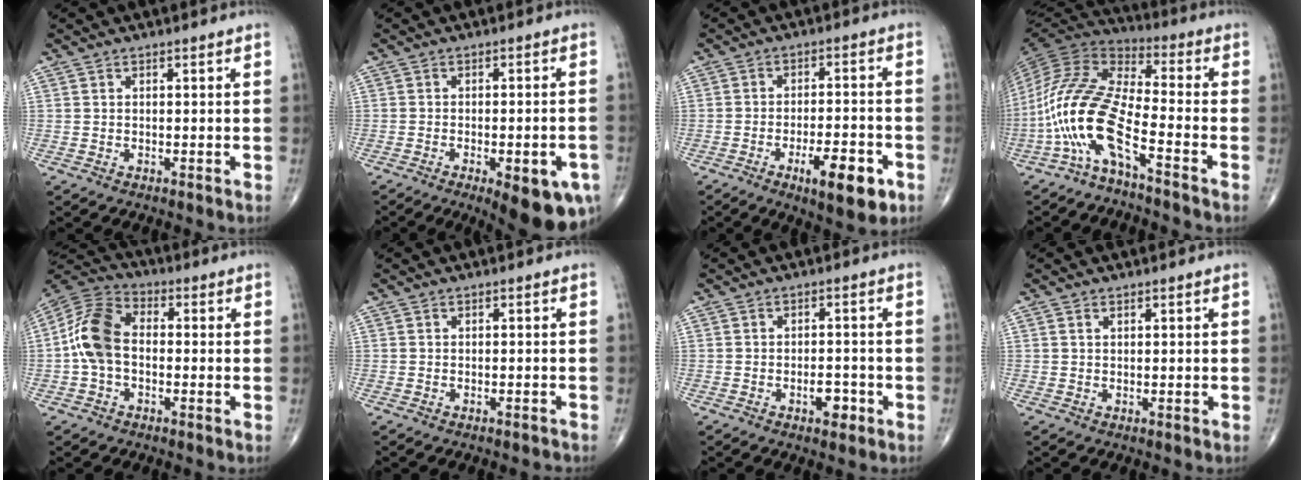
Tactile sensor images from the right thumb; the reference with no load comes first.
{"total": 13.5, "force": [-6.2, 4.5, 11.2], "torque": [-0.112, 0.013, -0.069]}
{"total": 10.9, "force": [-5.1, 3.5, 9.0], "torque": [-0.131, 0.018, -0.069]}
{"total": 14.7, "force": [-6.8, 3.7, 12.5], "torque": [-0.279, 0.067, -0.144]}
{"total": 11.0, "force": [-0.9, 7.2, 8.3], "torque": [-0.164, 0.033, -0.031]}
{"total": 0.8, "force": [-0.7, 0.0, 0.2], "torque": [-0.011, 0.004, -0.008]}
{"total": 3.6, "force": [-1.6, 1.8, 2.6], "torque": [-0.024, 0.010, -0.023]}
{"total": 0.7, "force": [0.4, 0.4, 0.5], "torque": [-0.012, 0.002, 0.008]}